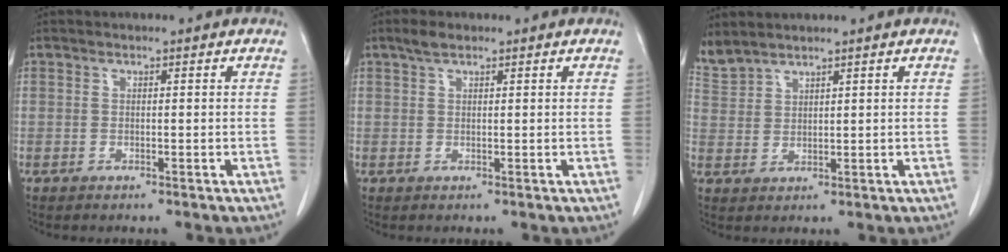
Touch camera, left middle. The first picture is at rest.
{"total": 1.9, "force": [1.4, 0.7, 1.1], "torque": [-0.024, 0.010, 0.026]}
{"total": 3.4, "force": [3.4, 0.1, 0.3], "torque": [-0.019, 0.012, 0.080]}